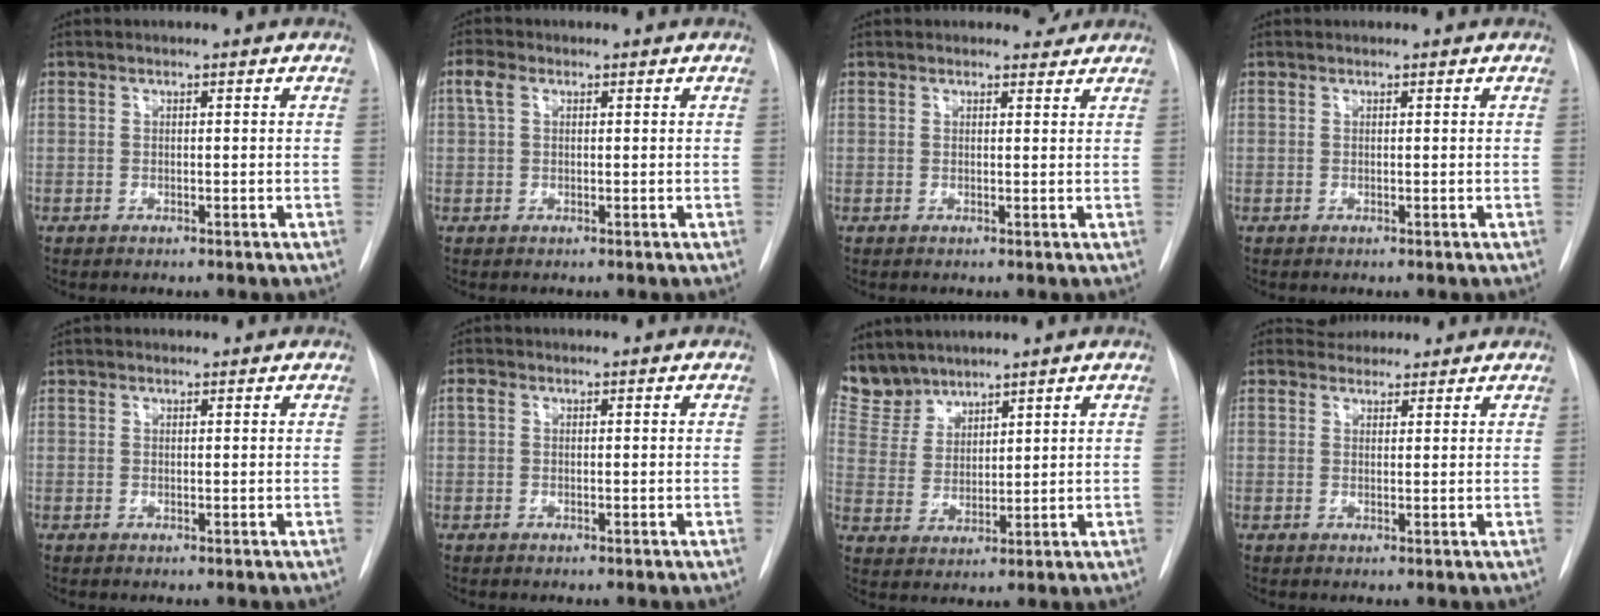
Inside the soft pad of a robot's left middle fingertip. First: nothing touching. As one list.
[{"total": 2.4, "force": [0.9, 1.4, 1.7], "torque": [-0.042, 0.020, 0.021]}, {"total": 1.7, "force": [1.5, 0.6, -0.2], "torque": [0.004, -0.007, 0.014]}, {"total": 0.0}, {"total": 0.8, "force": [0.7, 0.4, 0.0], "torque": [-0.004, 0.008, 0.009]}, {"total": 1.0, "force": [0.3, 0.7, 0.6], "torque": [-0.015, 0.011, 0.003]}, {"total": 6.4, "force": [6.0, 2.1, 0.0], "torque": [-0.009, 0.007, 0.138]}, {"total": 3.3, "force": [3.0, 1.4, -0.1], "torque": [0.007, 0.010, 0.039]}]